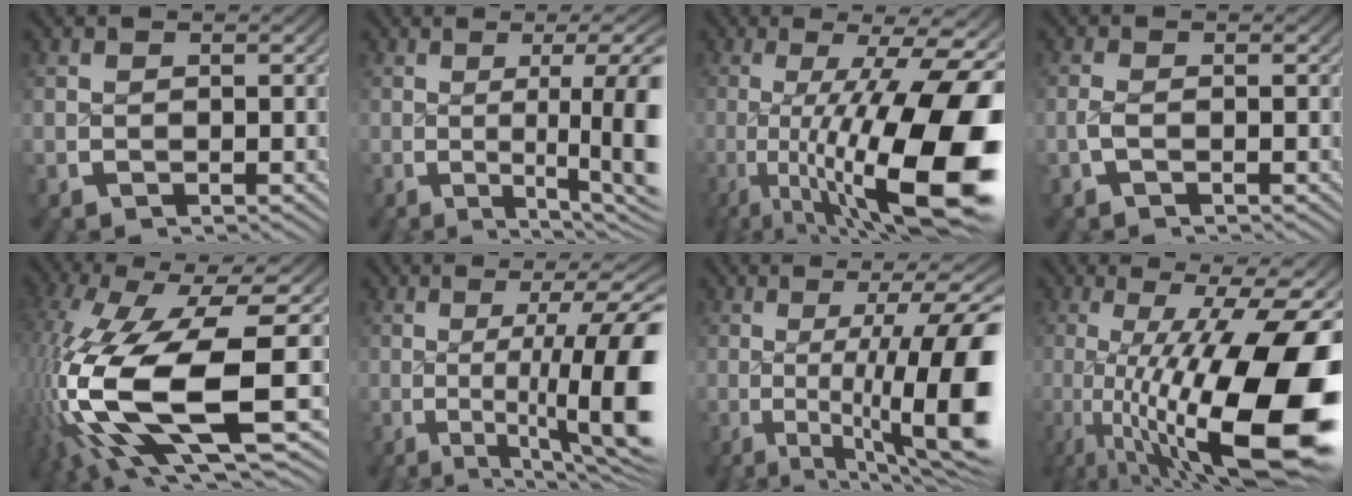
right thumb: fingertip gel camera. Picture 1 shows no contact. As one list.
[{"total": 9.3, "force": [-1.2, 3.3, 8.6], "torque": [-0.125, -0.016, -0.014]}, {"total": 18.0, "force": [-2.9, 8.8, 15.4], "torque": [-0.274, -0.064, -0.004]}, {"total": 1.0, "force": [-0.3, 0.4, 0.8], "torque": [-0.031, -0.005, -0.005]}, {"total": 19.6, "force": [-2.3, 10.8, 16.3], "torque": [-0.381, -0.079, 0.021]}, {"total": 12.5, "force": [-1.2, 5.8, 11.0], "torque": [-0.189, -0.036, -0.001]}, {"total": 14.6, "force": [-1.6, 6.9, 12.7], "torque": [-0.211, -0.037, -0.001]}, {"total": 20.2, "force": [-2.6, 10.6, 17.1], "torque": [-0.289, -0.064, -0.002]}]